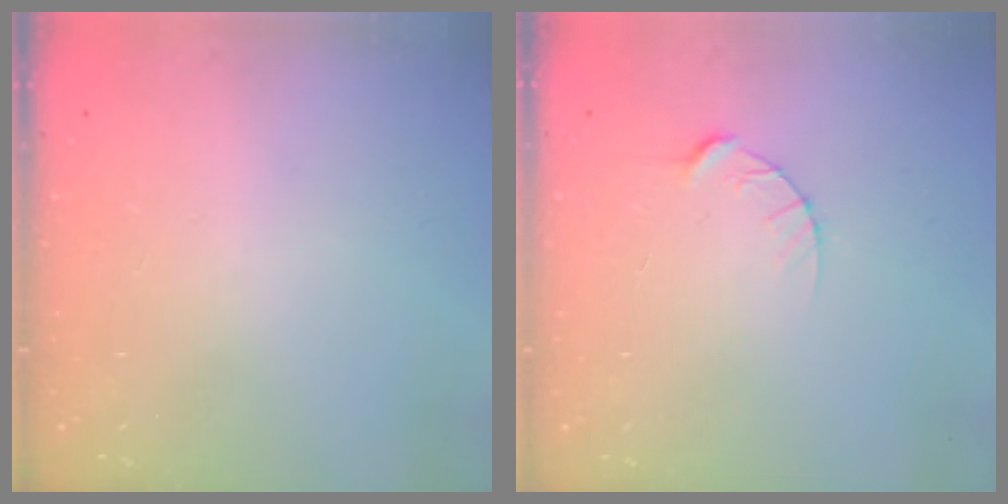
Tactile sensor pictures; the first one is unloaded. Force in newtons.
{"total": 4.7, "press": 4.7, "slide": 0.6}